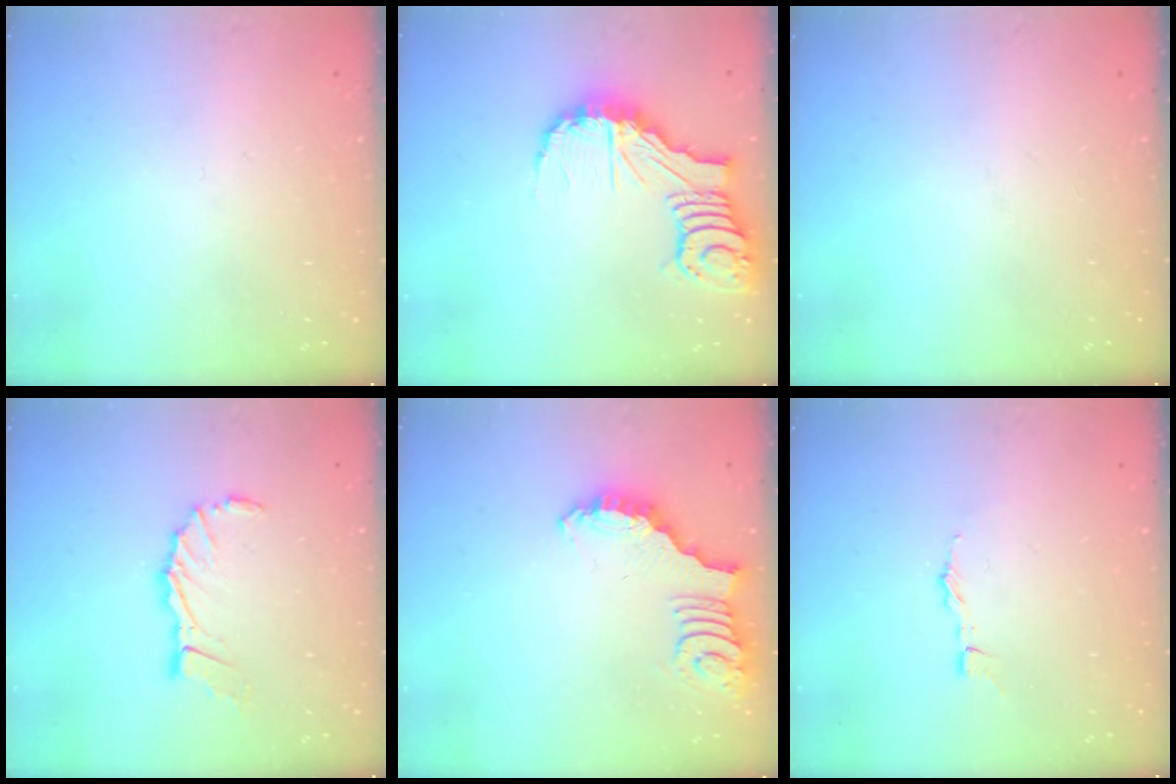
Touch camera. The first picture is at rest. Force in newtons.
{"total": 12.4, "press": 12.3, "slide": 1.5}
{"total": 0.0}
{"total": 9.8, "press": 9.6, "slide": 1.7}
{"total": 2.5, "press": 2.5, "slide": 0.5}
{"total": 1.6, "press": 1.6, "slide": 0.1}